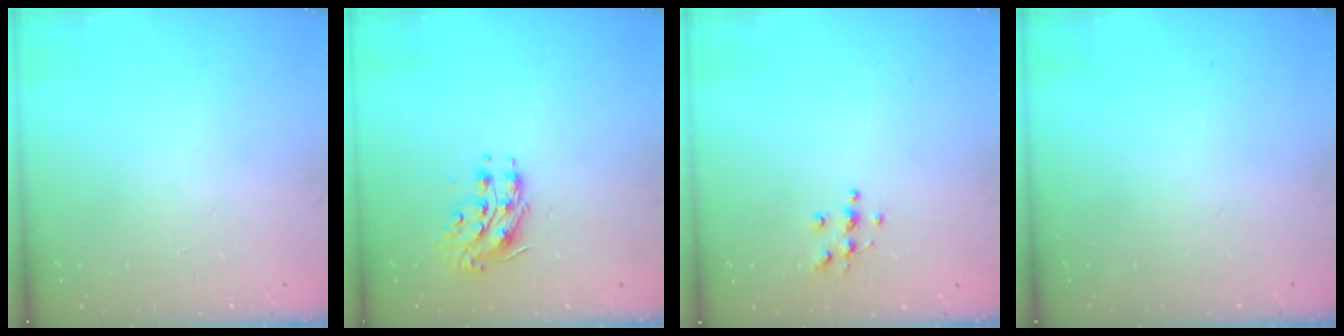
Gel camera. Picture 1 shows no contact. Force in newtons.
{"total": 9.0, "press": 9.0, "slide": 0.1}
{"total": 4.4, "press": 4.4, "slide": 0.3}
{"total": 0.0}